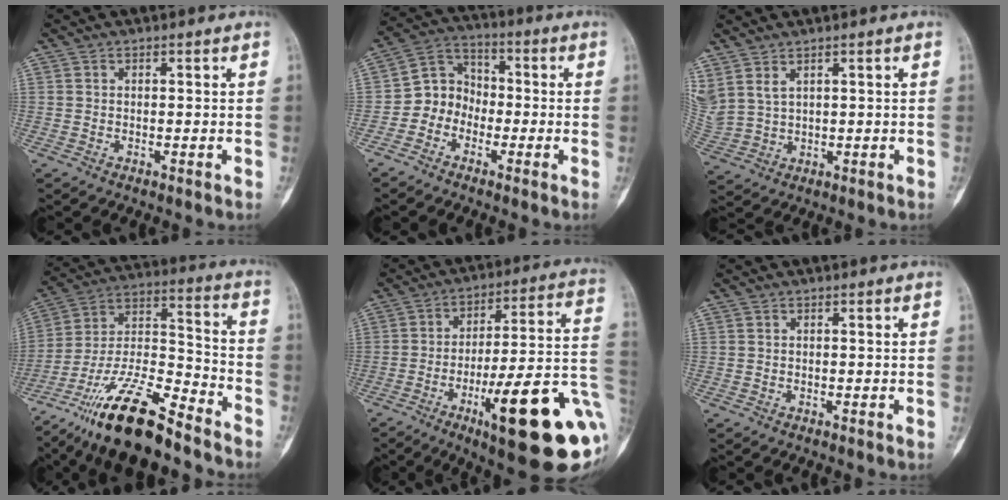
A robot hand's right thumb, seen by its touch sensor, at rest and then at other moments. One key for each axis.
{"total": 7.4, "fx": -2.5, "fy": 6.5, "fz": 2.7, "tx": -0.018, "ty": 0.045, "tz": -0.060}
{"total": 6.5, "fx": 3.9, "fy": 3.2, "fz": 4.1, "tx": -0.099, "ty": -0.012, "tz": 0.097}
{"total": 20.2, "fx": -14.9, "fy": 5.2, "fz": 12.6, "tx": -0.246, "ty": 0.073, "tz": -0.269}
{"total": 25.5, "fx": -8.5, "fy": 5.4, "fz": 23.4, "tx": -0.282, "ty": 0.027, "tz": -0.118}
{"total": 0.0}